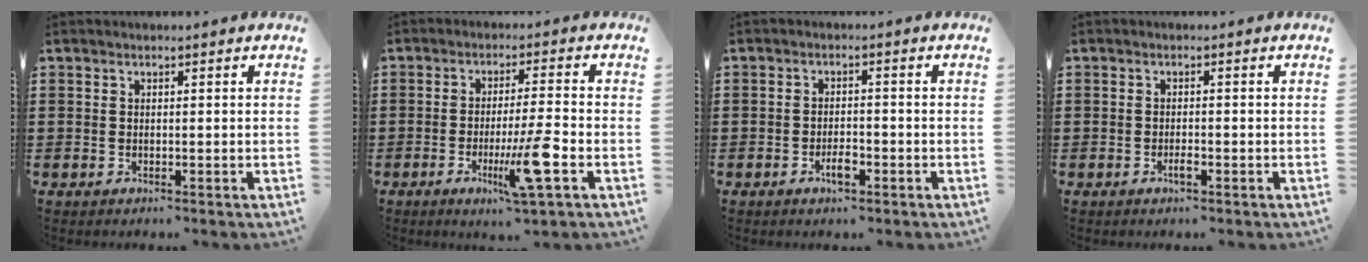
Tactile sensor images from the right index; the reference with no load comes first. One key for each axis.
{"total": 9.3, "fx": -3.3, "fy": 0.4, "fz": 8.7, "tx": -0.158, "ty": -0.014, "tz": -0.060}
{"total": 3.1, "fx": -1.6, "fy": 1.0, "fz": 2.4, "tx": -0.049, "ty": 0.001, "tz": -0.032}
{"total": 1.7, "fx": -0.9, "fy": 0.4, "fz": 1.4, "tx": -0.027, "ty": -0.002, "tz": -0.016}